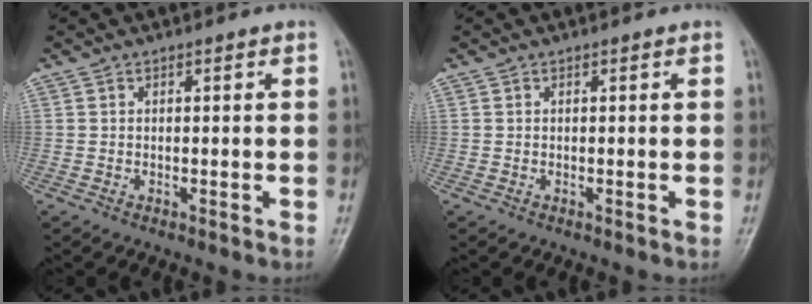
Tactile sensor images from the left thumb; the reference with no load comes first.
{"total": 0.0}